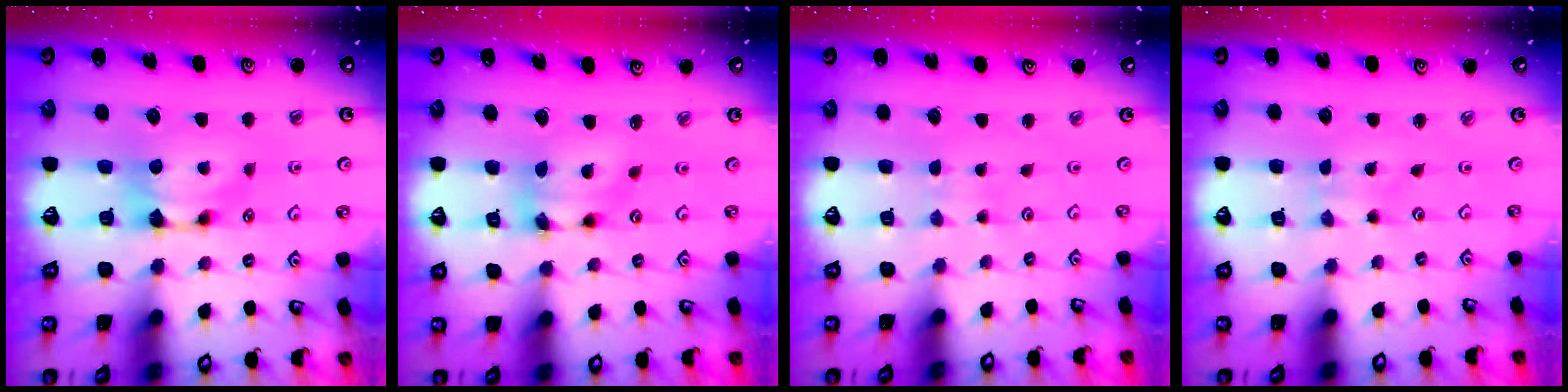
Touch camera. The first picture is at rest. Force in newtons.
{"total": 4.9, "press": 4.4, "slide": 2.0}
{"total": 4.7, "press": 4.7, "slide": 0.2}
{"total": 5.1, "press": 5.1, "slide": 0.2}